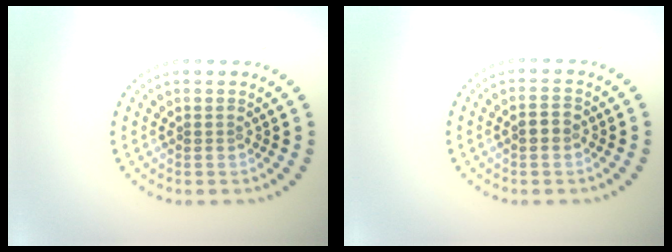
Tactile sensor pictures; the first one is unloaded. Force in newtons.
{"total": 1.6, "press": 1.6, "slide": 0.2}